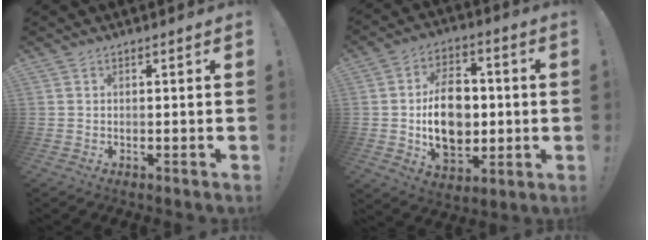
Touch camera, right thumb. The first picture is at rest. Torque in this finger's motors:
{"motor_torque": [0.18, 0.83, 0.77, 0.40, 0.40]}